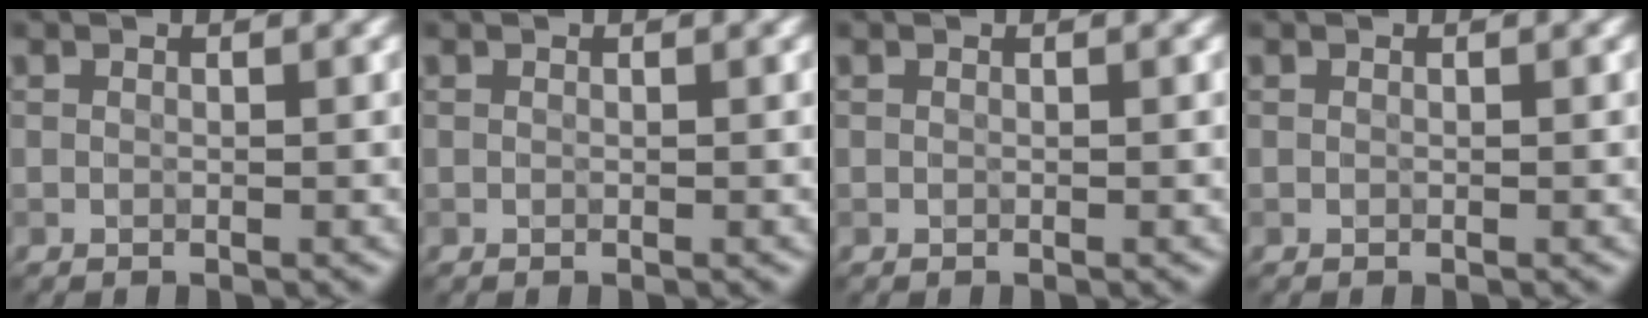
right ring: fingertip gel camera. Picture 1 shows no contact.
{"total": 0.0}
{"total": 0.0}
{"total": 0.0}